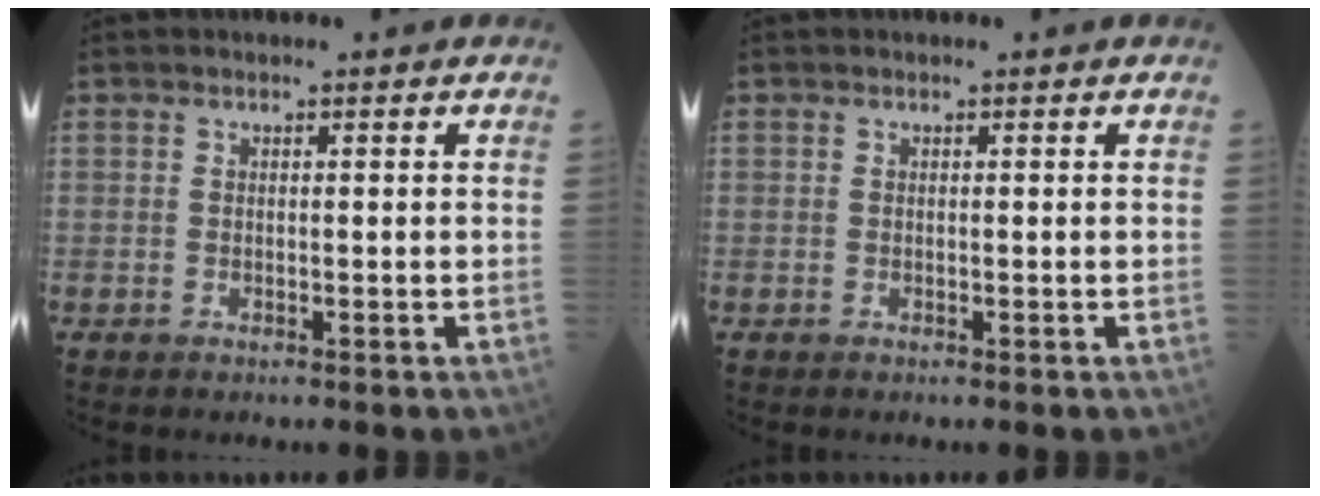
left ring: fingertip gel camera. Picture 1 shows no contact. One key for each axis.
{"total": 0.0}